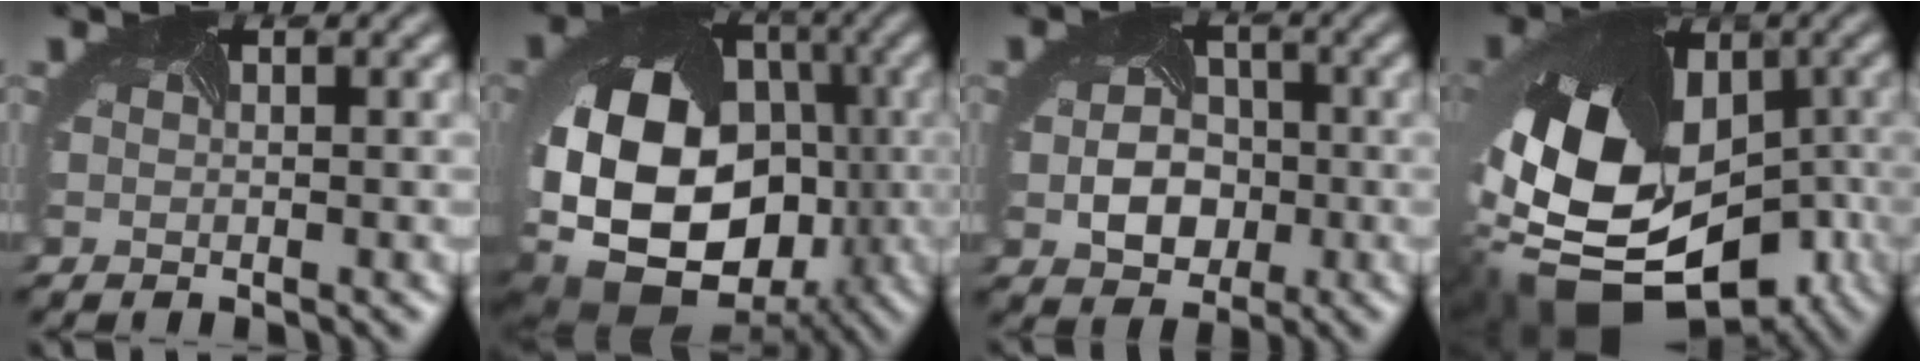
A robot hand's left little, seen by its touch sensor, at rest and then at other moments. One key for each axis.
{"total": 20.5, "fx": -4.2, "fy": 16.2, "fz": 12.0, "tx": -0.238, "ty": -0.037, "tz": -0.076}
{"total": 4.0, "fx": -0.8, "fy": 3.4, "fz": 2.0, "tx": -0.050, "ty": -0.007, "tz": -0.014}
{"total": 16.6, "fx": -5.4, "fy": 11.6, "fz": 10.6, "tx": -0.204, "ty": -0.014, "tz": -0.069}